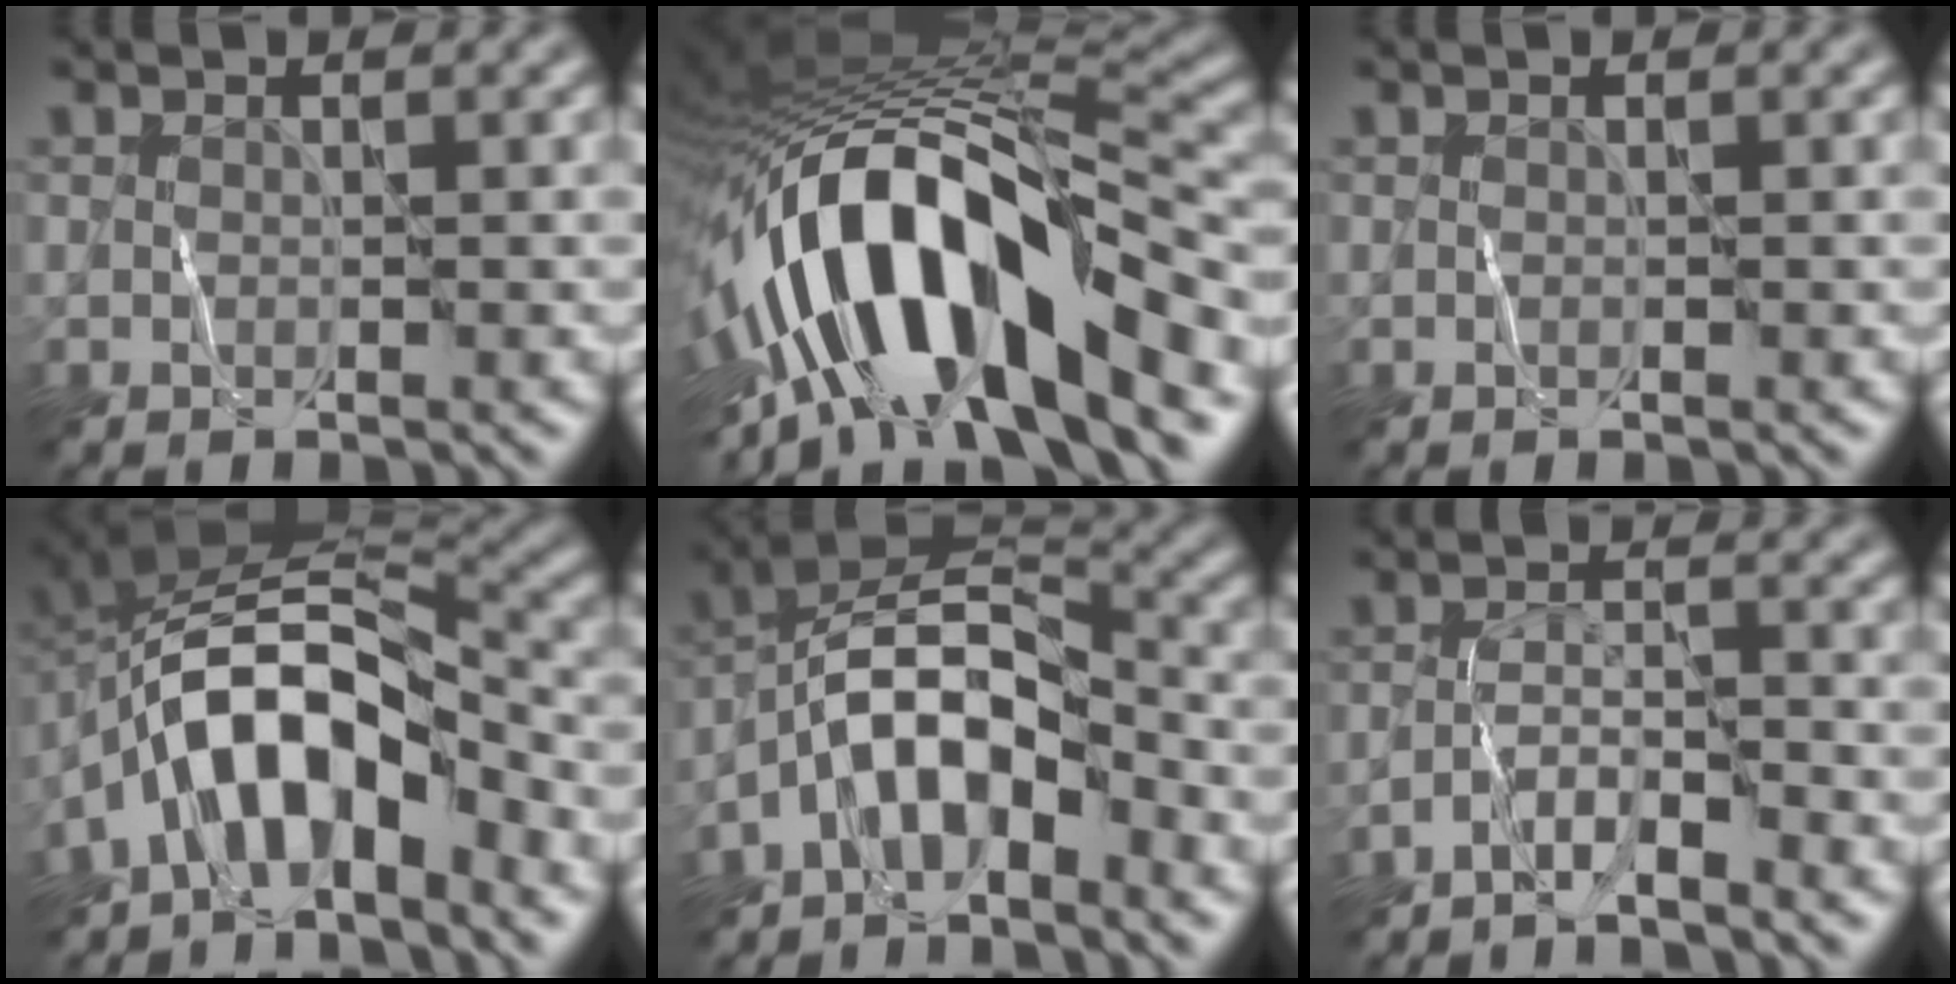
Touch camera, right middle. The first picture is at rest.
{"total": 15.0, "force": [-5.1, 5.7, 12.9], "torque": [-0.204, 0.019, -0.090]}
{"total": 0.0}
{"total": 9.3, "force": [-4.5, 4.3, 6.9], "torque": [-0.106, 0.017, -0.087]}
{"total": 6.9, "force": [-3.8, 3.1, 4.9], "torque": [-0.076, 0.013, -0.083]}
{"total": 2.4, "force": [-2.2, 0.1, 1.1], "torque": [-0.022, 0.008, -0.048]}